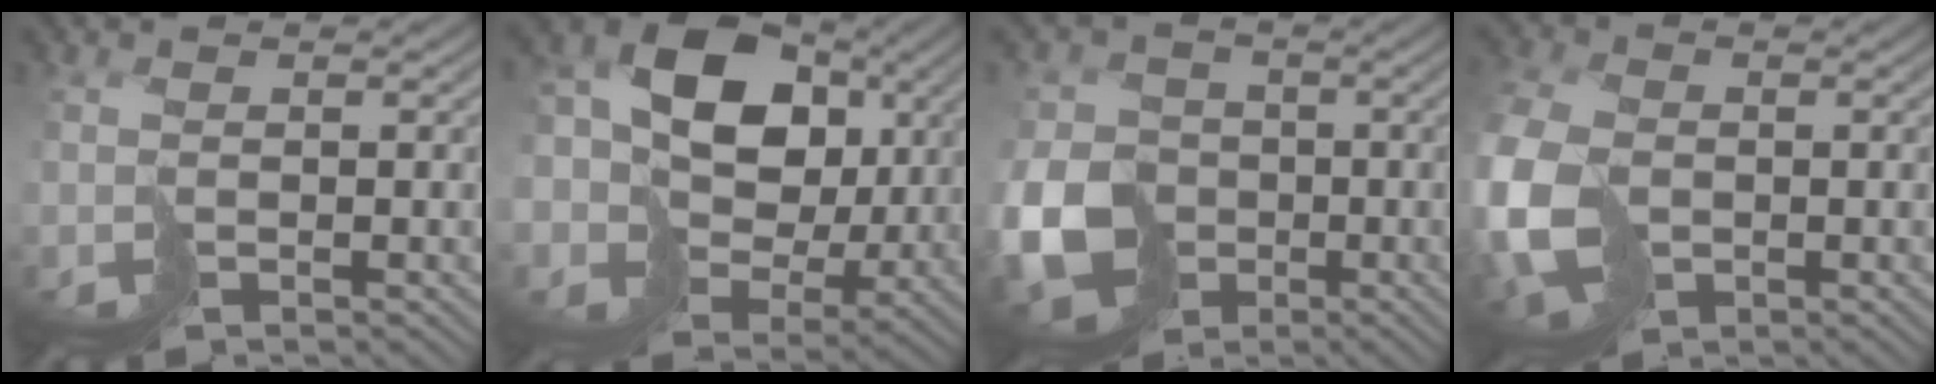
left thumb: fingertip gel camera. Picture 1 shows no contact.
{"total": 15.5, "force": [3.2, 12.9, 8.0], "torque": [-0.184, -0.001, 0.056]}
{"total": 9.8, "force": [-3.4, 8.1, 4.4], "torque": [-0.113, -0.031, -0.074]}
{"total": 11.2, "force": [-2.0, 8.5, 7.1], "torque": [-0.220, -0.038, -0.031]}